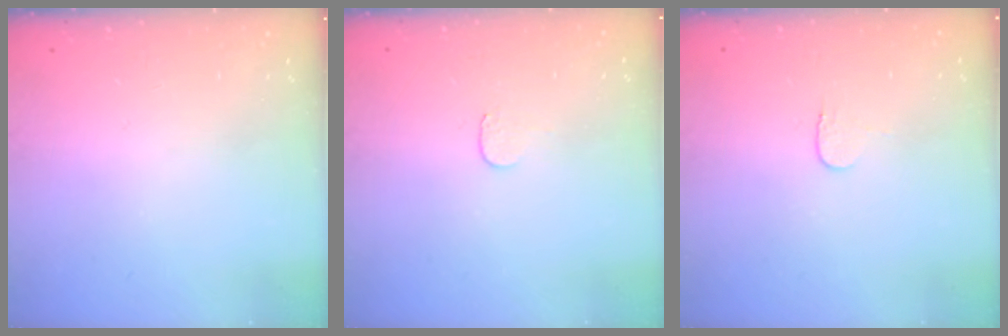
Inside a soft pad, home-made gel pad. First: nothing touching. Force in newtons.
{"total": 3.8, "press": 3.8, "slide": 0.4}
{"total": 3.9, "press": 3.8, "slide": 0.4}